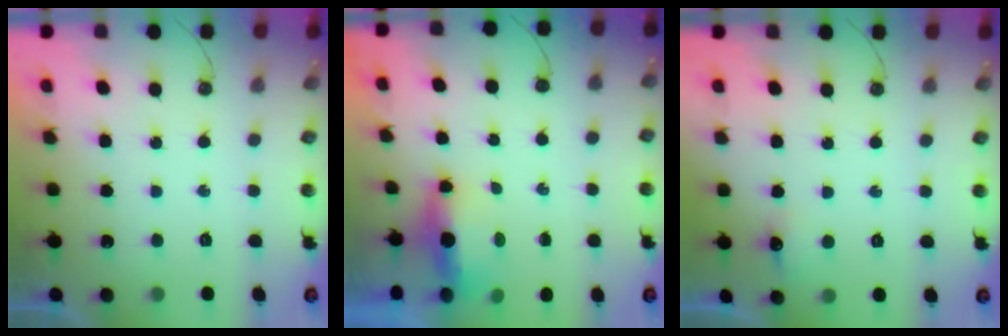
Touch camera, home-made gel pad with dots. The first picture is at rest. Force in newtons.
{"total": 13.6, "press": 6.7, "slide": 11.8}
{"total": 5.7, "press": 5.5, "slide": 1.1}